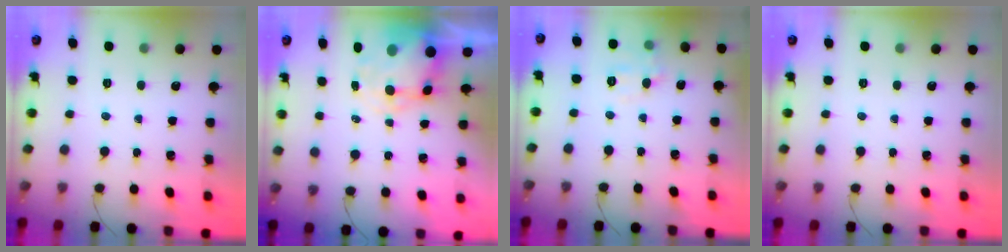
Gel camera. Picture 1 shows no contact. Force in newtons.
{"total": 6.9, "press": 6.6, "slide": 1.8}
{"total": 5.8, "press": 5.7, "slide": 1.1}
{"total": 0.0}